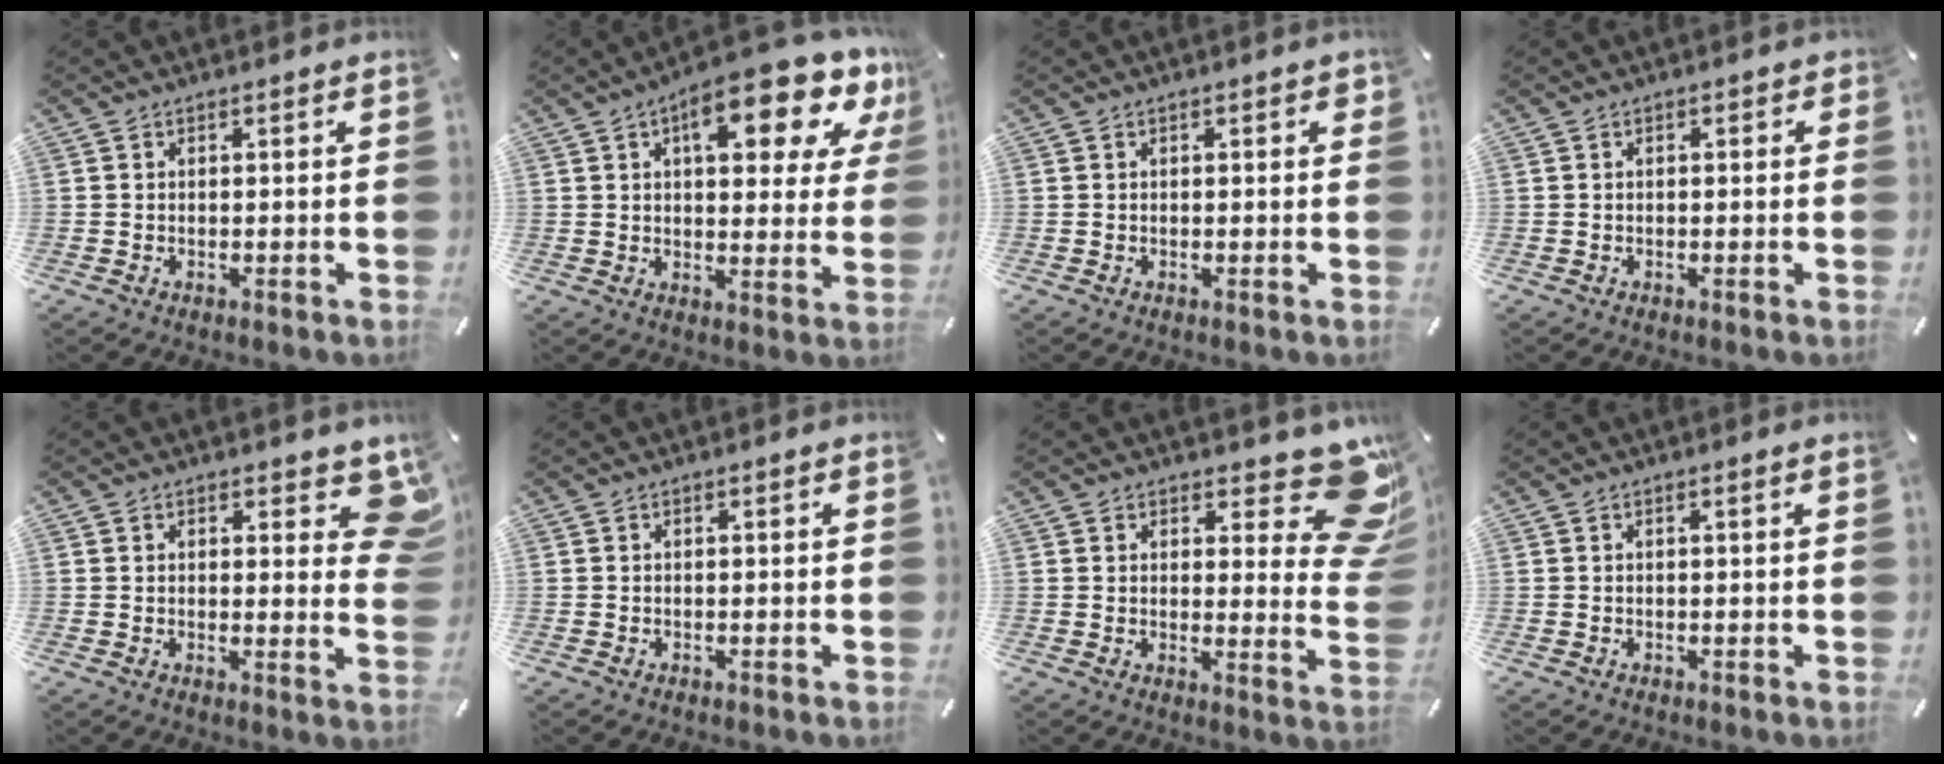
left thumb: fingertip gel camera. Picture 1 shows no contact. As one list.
[{"total": 17.1, "force": [9.1, 7.1, 12.7], "torque": [-0.162, -0.049, 0.141]}, {"total": 0.8, "force": [0.2, 0.4, 0.7], "torque": [-0.005, 0.001, -0.001]}, {"total": 0.6, "force": [-0.2, 0.4, 0.4], "torque": [-0.007, 0.002, -0.004]}, {"total": 7.4, "force": [3.6, 3.6, 5.4], "torque": [-0.051, -0.023, 0.058]}, {"total": 0.0}, {"total": 14.8, "force": [8.0, 6.1, 10.9], "torque": [-0.125, -0.069, 0.141]}, {"total": 0.6, "force": [0.2, -0.1, 0.6], "torque": [-0.009, 0.000, 0.002]}]